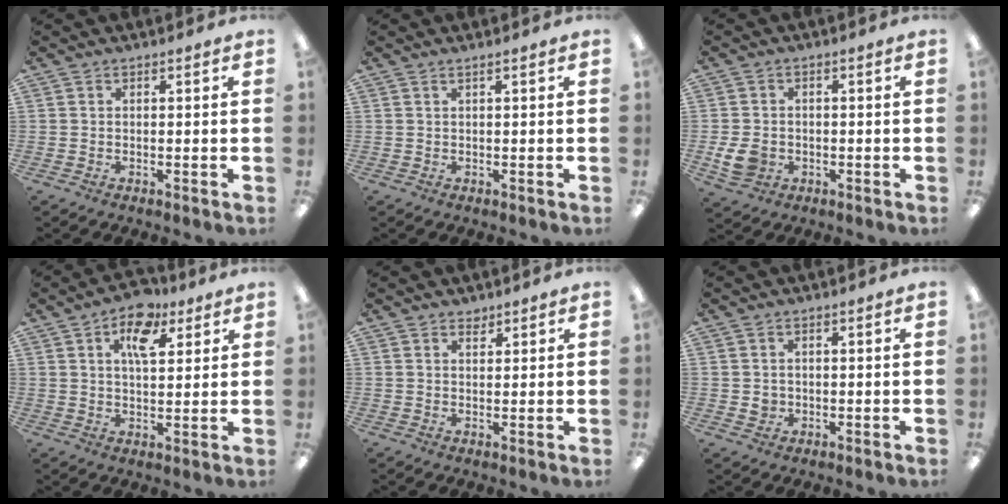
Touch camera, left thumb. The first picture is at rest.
{"total": 1.0, "force": [0.4, 0.0, 0.9], "torque": [-0.016, -0.001, 0.008]}
{"total": 5.9, "force": [-1.6, 4.8, 3.1], "torque": [-0.067, 0.001, -0.030]}
{"total": 10.1, "force": [5.3, 5.4, 6.8], "torque": [-0.088, -0.019, 0.088]}
{"total": 1.6, "force": [1.4, 0.8, -0.1], "torque": [0.008, -0.006, 0.025]}
{"total": 2.0, "force": [-0.1, 2.0, 0.4], "torque": [-0.001, 0.001, -0.005]}